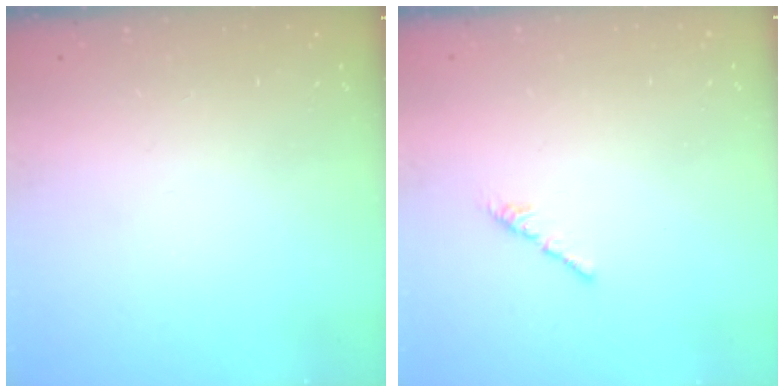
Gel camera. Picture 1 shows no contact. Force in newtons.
{"total": 2.1, "press": 2.0, "slide": 0.7}